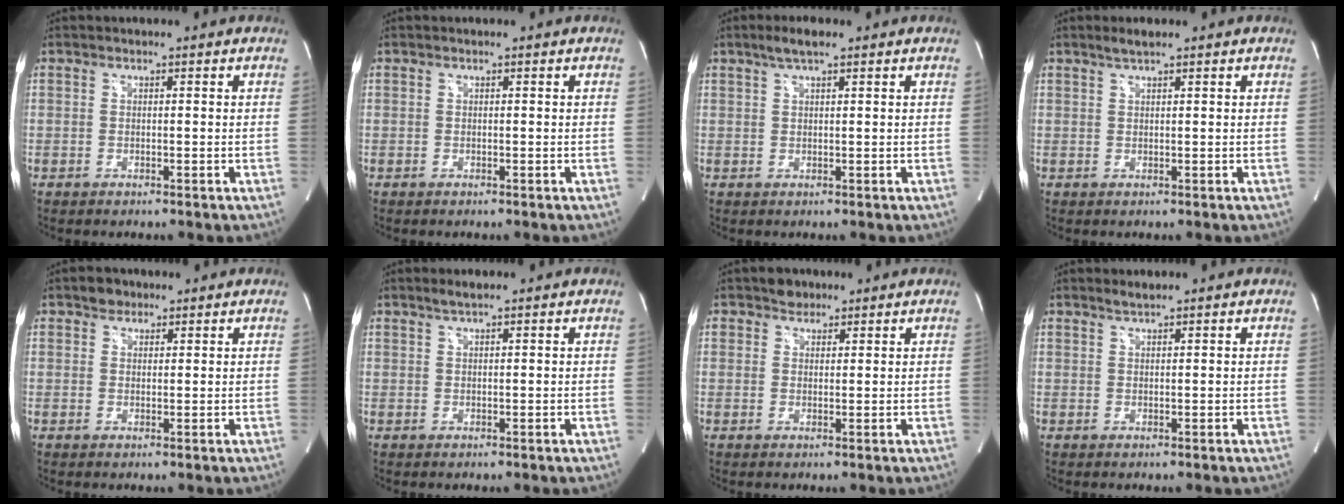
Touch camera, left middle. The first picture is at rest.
{"total": 0.0}
{"total": 3.3, "force": [2.2, 0.6, 2.3], "torque": [-0.051, 0.010, 0.042]}
{"total": 1.8, "force": [1.4, 0.1, 1.1], "torque": [-0.027, 0.005, 0.028]}
{"total": 2.3, "force": [1.6, 1.6, 0.5], "torque": [-0.009, 0.006, 0.025]}
{"total": 1.5, "force": [1.2, 0.1, 0.9], "torque": [-0.022, 0.005, 0.026]}
{"total": 2.4, "force": [1.8, 1.6, 0.4], "torque": [-0.005, 0.006, 0.026]}
{"total": 1.2, "force": [1.2, 0.0, 0.4], "torque": [-0.011, 0.005, 0.025]}